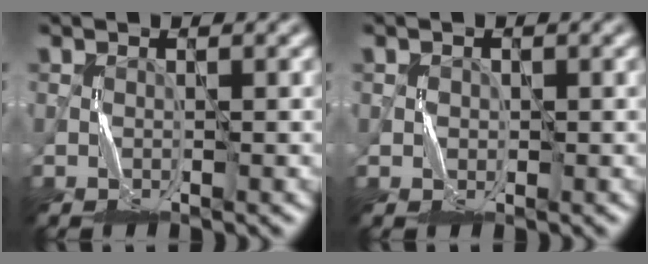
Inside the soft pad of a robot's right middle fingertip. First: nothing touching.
{"total": 1.0, "force": [0.2, 1.0, -0.1], "torque": [0.001, 0.000, 0.006]}